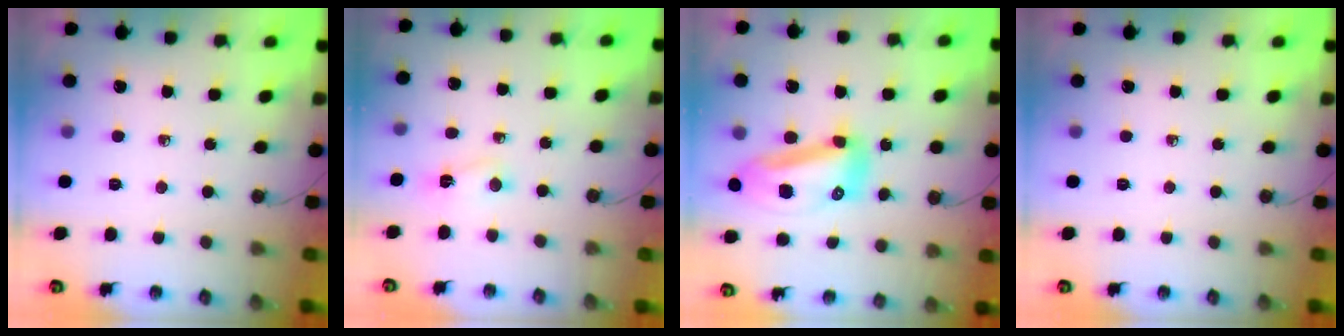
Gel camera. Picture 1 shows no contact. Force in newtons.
{"total": 2.1, "press": 2.1, "slide": 0.4}
{"total": 13.6, "press": 13.5, "slide": 1.4}
{"total": 0.0}